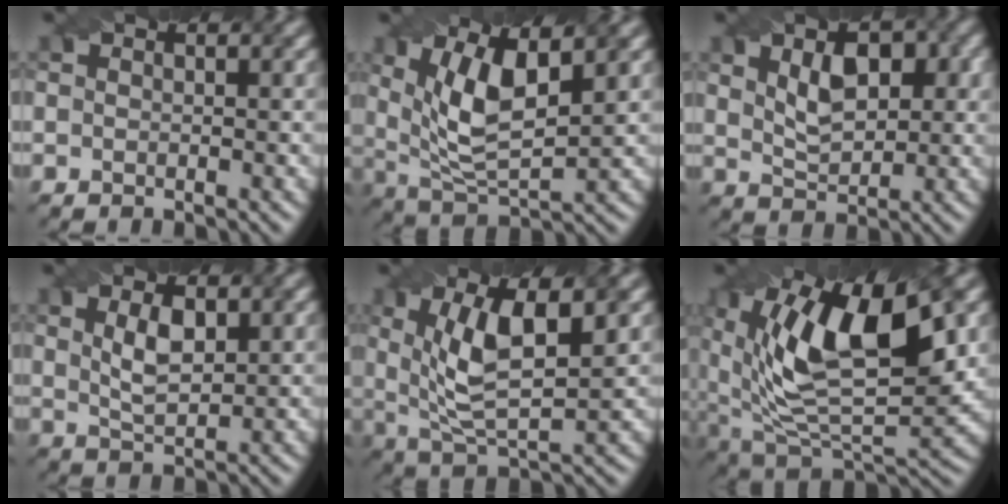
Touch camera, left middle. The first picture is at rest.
{"total": 7.3, "force": [2.2, 2.9, 6.3], "torque": [-0.130, -0.004, 0.040]}
{"total": 4.7, "force": [1.5, 2.6, 3.7], "torque": [-0.063, 0.003, 0.023]}
{"total": 3.2, "force": [1.1, 1.3, 2.7], "torque": [-0.058, -0.001, 0.025]}
{"total": 8.0, "force": [2.0, 2.9, 7.2], "torque": [-0.145, -0.002, 0.035]}
{"total": 13.9, "force": [4.4, 6.3, 11.6], "torque": [-0.209, 0.003, 0.074]}